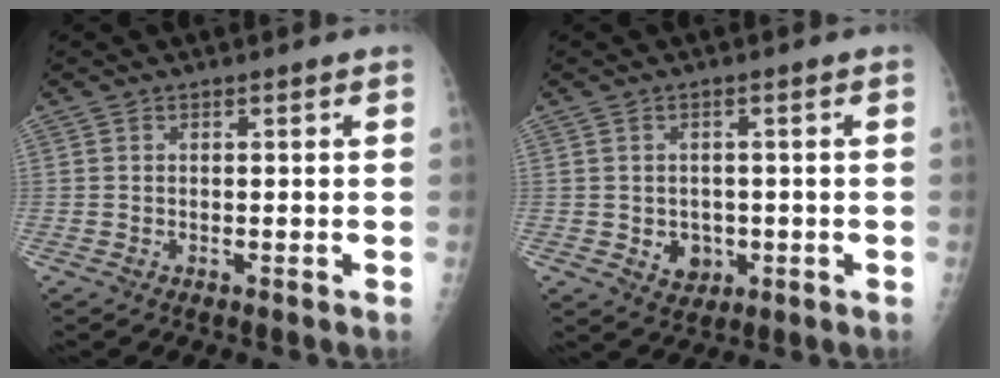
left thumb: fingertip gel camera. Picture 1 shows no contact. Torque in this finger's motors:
{"motor_torque": [0.03, 0.72, 0.31, -0.10, 0.00]}